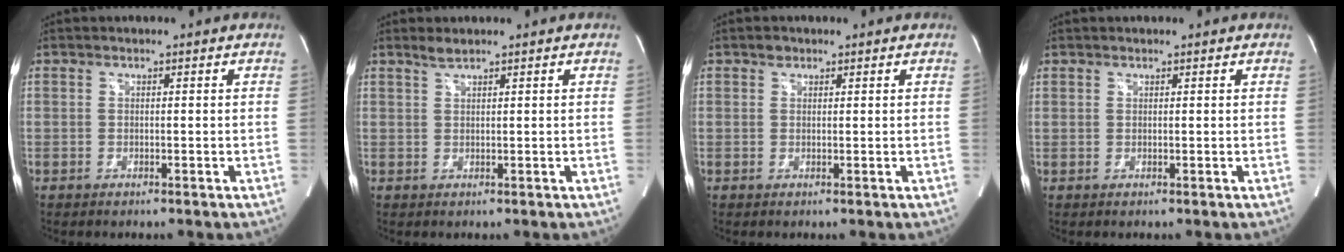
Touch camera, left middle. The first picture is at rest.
{"total": 1.4, "force": [1.3, -0.1, 0.6], "torque": [-0.013, 0.003, 0.030]}
{"total": 1.1, "force": [0.8, 0.7, 0.3], "torque": [-0.003, 0.001, 0.012]}
{"total": 0.6, "force": [0.5, 0.4, 0.0], "torque": [-0.001, 0.002, 0.007]}